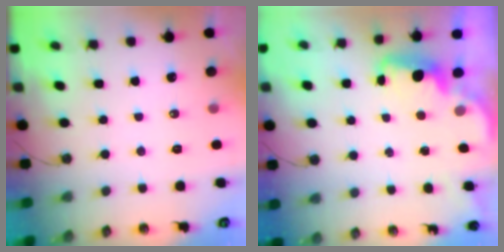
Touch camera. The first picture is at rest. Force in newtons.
{"total": 2.3, "press": 2.3, "slide": 0.5}